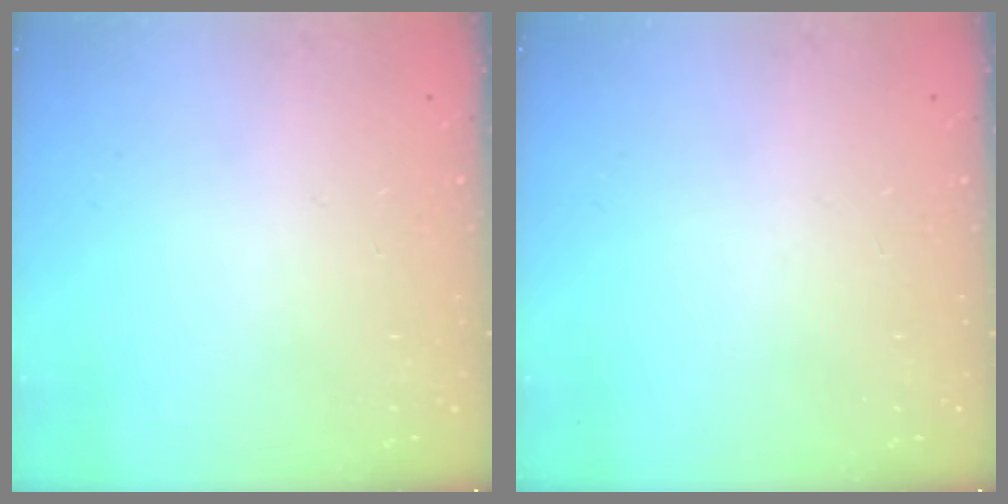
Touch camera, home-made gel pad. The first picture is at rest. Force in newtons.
{"total": 0.0}